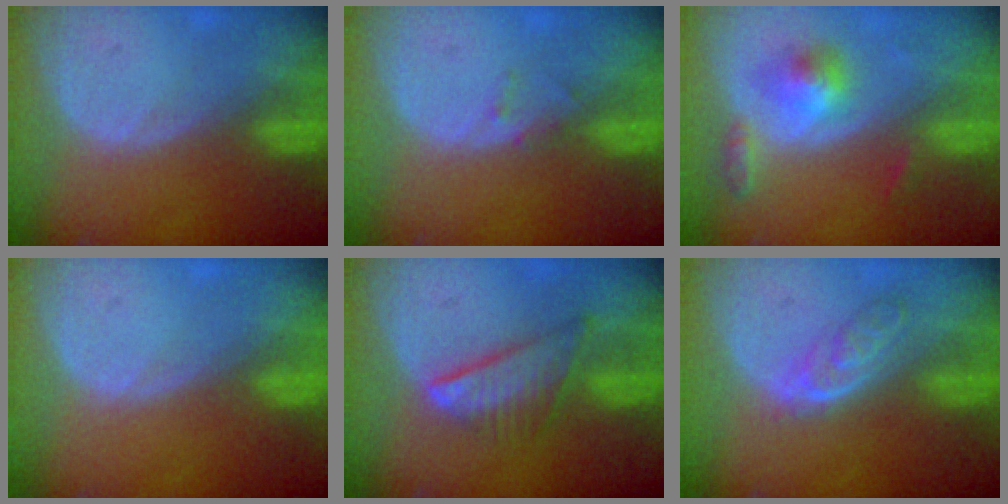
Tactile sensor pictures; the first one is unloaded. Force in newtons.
{"total": 1.3, "press": 1.1, "slide": 0.8}
{"total": 5.3, "press": 5.0, "slide": 1.6}
{"total": 0.0}
{"total": 7.4, "press": 6.5, "slide": 3.6}
{"total": 4.7, "press": 4.4, "slide": 1.6}